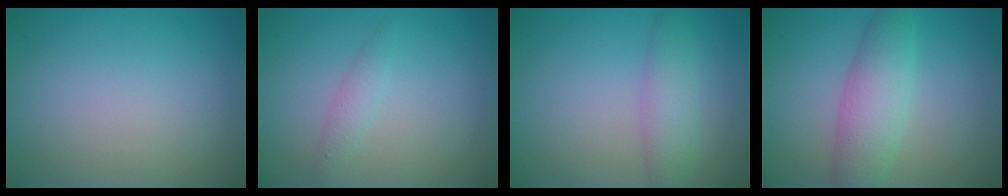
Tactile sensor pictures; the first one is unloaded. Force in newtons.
{"total": 1.4, "press": 1.4, "slide": 0.0}
{"total": 3.0, "press": 3.0, "slide": 0.0}
{"total": 4.7, "press": 4.7, "slide": 0.1}